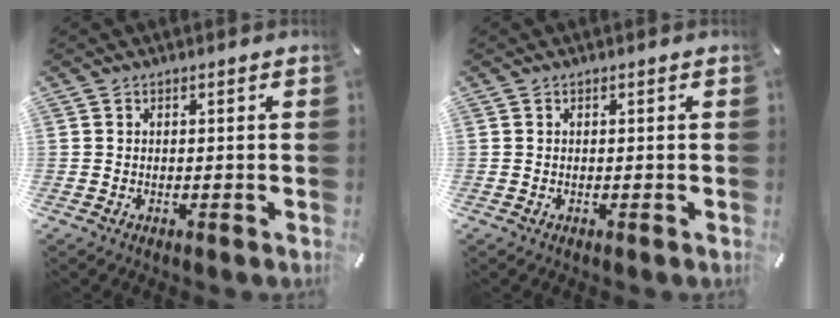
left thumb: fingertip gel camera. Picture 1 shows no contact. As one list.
[{"total": 0.0}]